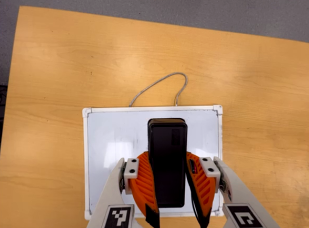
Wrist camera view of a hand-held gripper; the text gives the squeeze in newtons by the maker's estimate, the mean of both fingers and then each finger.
{"total": 10.8, "left": 8.9, "right": 12.7}